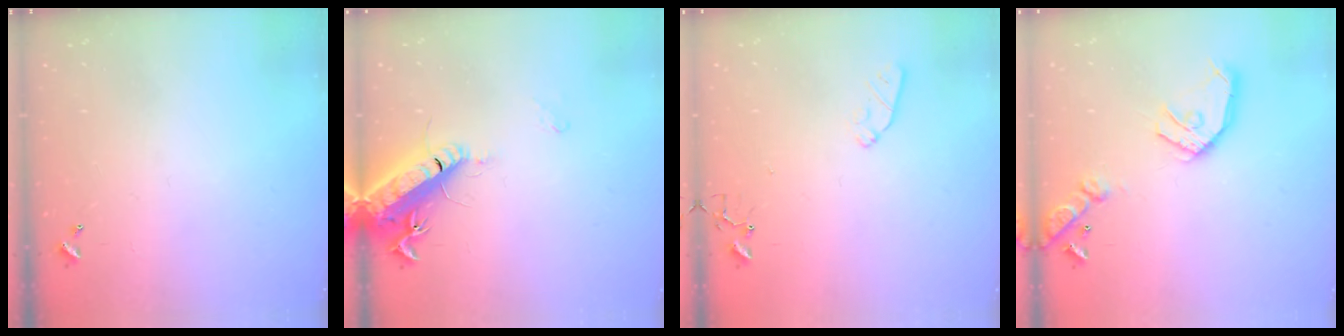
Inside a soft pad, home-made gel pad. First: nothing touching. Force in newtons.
{"total": 17.2, "press": 16.5, "slide": 4.6}
{"total": 5.9, "press": 5.8, "slide": 0.8}
{"total": 16.6, "press": 16.4, "slide": 2.5}